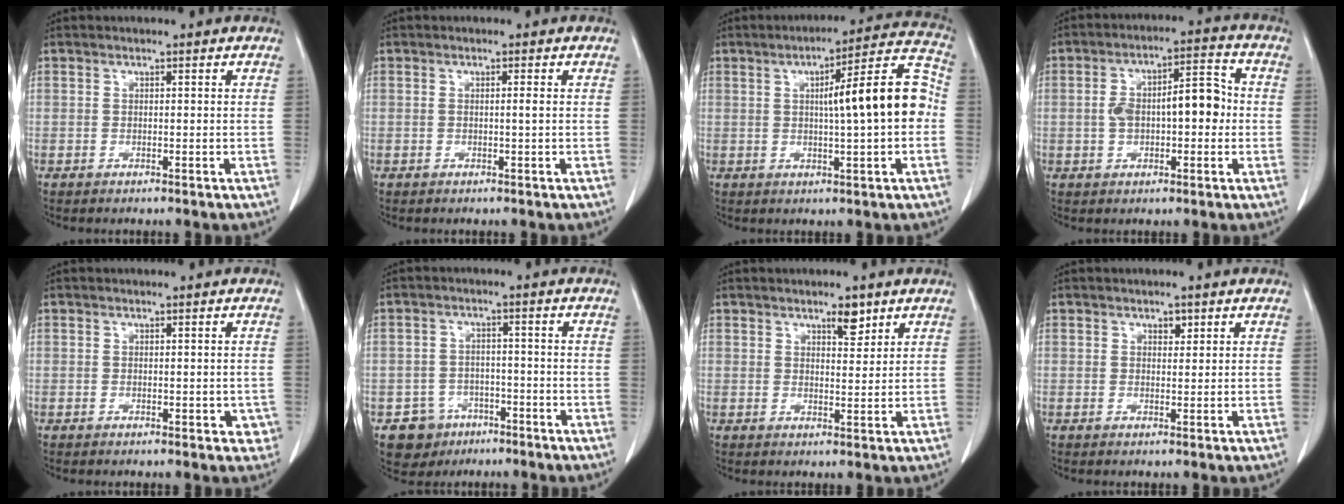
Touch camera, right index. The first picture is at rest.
{"total": 0.8, "force": [0.0, -0.2, 0.8], "torque": [-0.011, 0.000, -0.002]}
{"total": 12.5, "force": [0.4, 1.4, 12.4], "torque": [-0.166, 0.032, 0.003]}
{"total": 9.7, "force": [-0.2, 3.8, 8.9], "torque": [-0.158, 0.033, -0.002]}
{"total": 2.6, "force": [-0.6, 1.6, 2.0], "torque": [-0.007, 0.002, -0.003]}
{"total": 5.6, "force": [-3.1, 4.7, 0.6], "torque": [-0.007, 0.011, -0.041]}
{"total": 3.2, "force": [2.2, 1.1, 2.0], "torque": [-0.030, -0.005, 0.035]}
{"total": 1.3, "force": [0.8, 0.7, 0.7], "torque": [-0.007, -0.003, 0.011]}